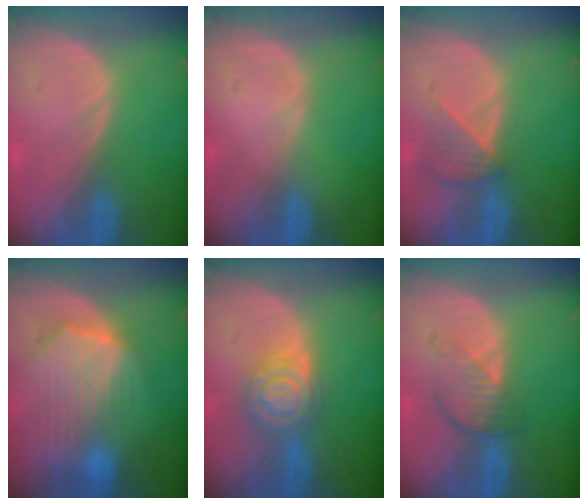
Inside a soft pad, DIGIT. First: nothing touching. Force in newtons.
{"total": 0.0}
{"total": 3.8, "press": 3.5, "slide": 1.4}
{"total": 10.2, "press": 8.9, "slide": 5.0}
{"total": 6.7, "press": 6.6, "slide": 0.4}
{"total": 4.5, "press": 4.1, "slide": 1.9}